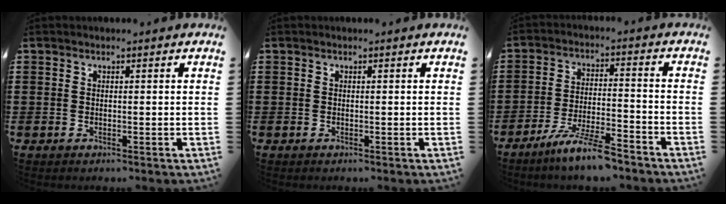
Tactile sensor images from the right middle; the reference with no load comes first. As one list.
[{"total": 0.0}, {"total": 7.5, "force": [-6.2, 0.5, 4.3], "torque": [-0.093, -0.006, -0.118]}]